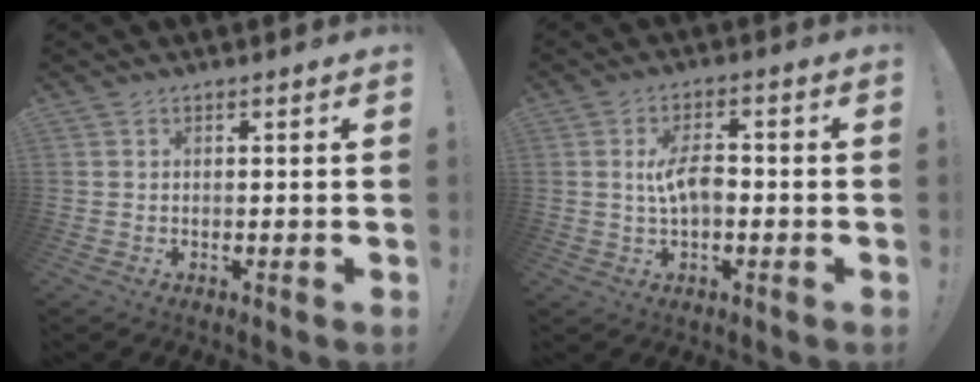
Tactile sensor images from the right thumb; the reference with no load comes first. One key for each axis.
{"total": 7.1, "fx": -0.5, "fy": 3.5, "fz": 6.2, "tx": -0.122, "ty": 0.004, "tz": -0.012}